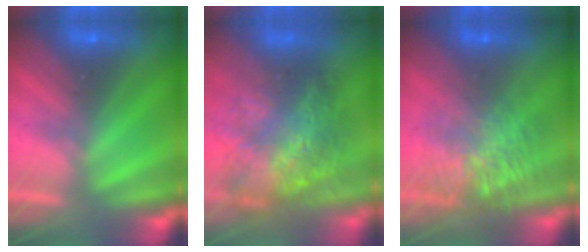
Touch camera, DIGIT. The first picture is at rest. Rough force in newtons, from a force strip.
{"total": 10.6}
{"total": 7.4}